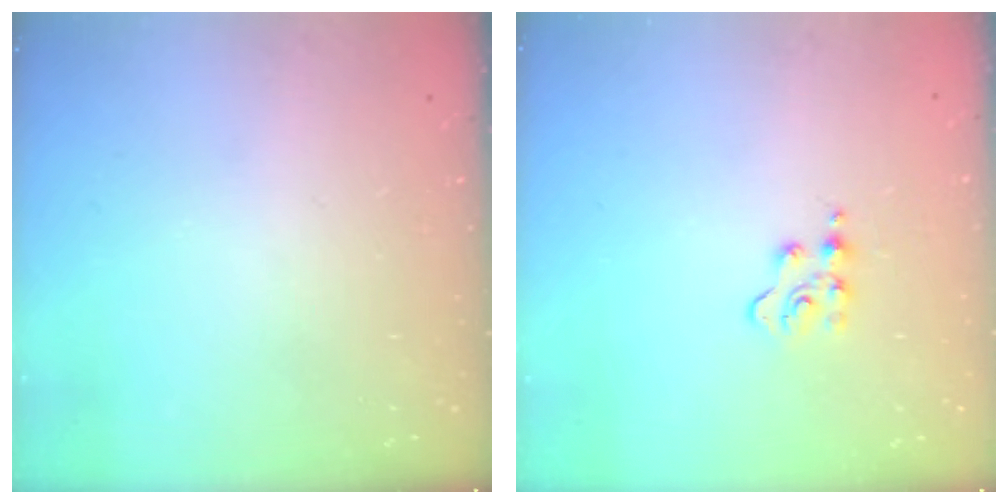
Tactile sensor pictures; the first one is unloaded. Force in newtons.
{"total": 4.2, "press": 4.2, "slide": 0.6}